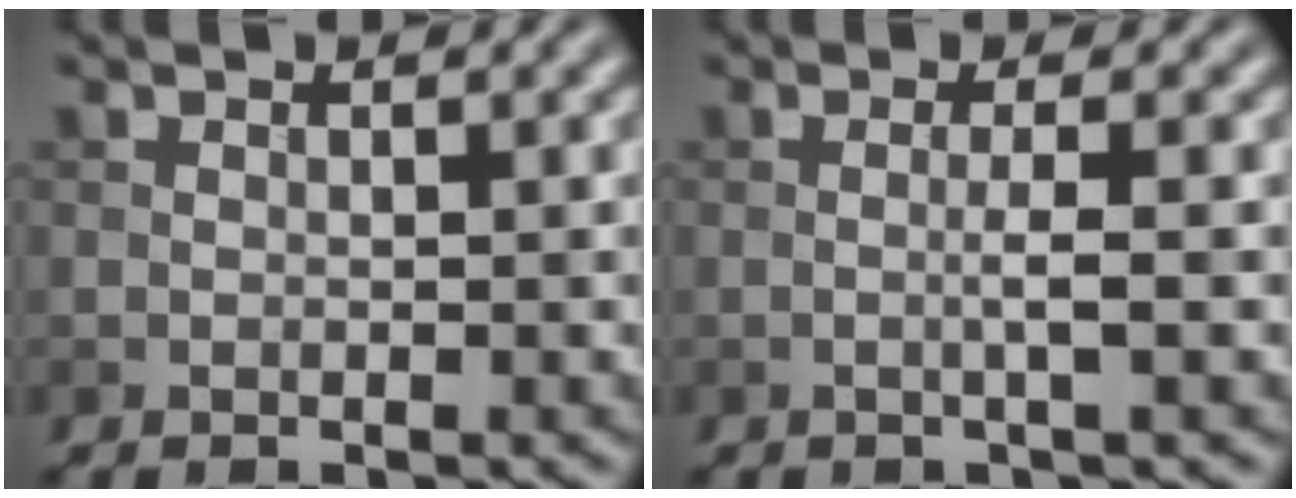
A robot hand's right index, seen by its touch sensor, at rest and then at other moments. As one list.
[{"total": 1.8, "force": [-0.1, 0.1, 1.8], "torque": [-0.033, 0.002, -0.008]}]